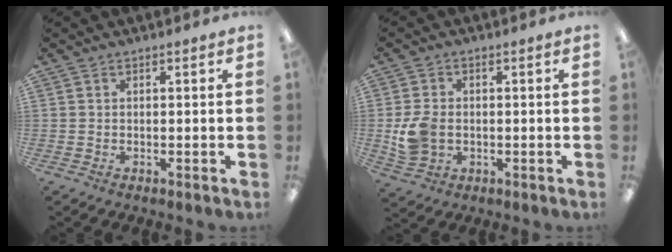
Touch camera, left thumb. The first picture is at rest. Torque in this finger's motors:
{"motor_torque": [-0.21, 0.50, -0.06, 0.08, 0.05]}